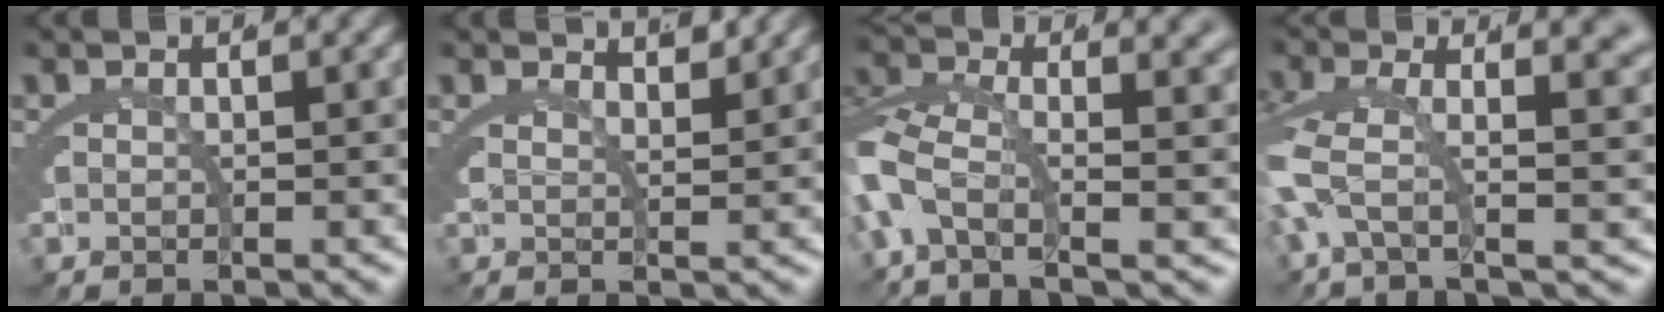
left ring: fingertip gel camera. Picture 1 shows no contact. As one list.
[{"total": 2.5, "force": [2.3, -0.5, 0.8], "torque": [-0.008, -0.005, 0.040]}, {"total": 4.8, "force": [-0.4, 2.3, 4.2], "torque": [-0.116, -0.030, 0.005]}, {"total": 6.2, "force": [1.4, 1.8, 5.7], "torque": [-0.115, -0.013, 0.025]}]